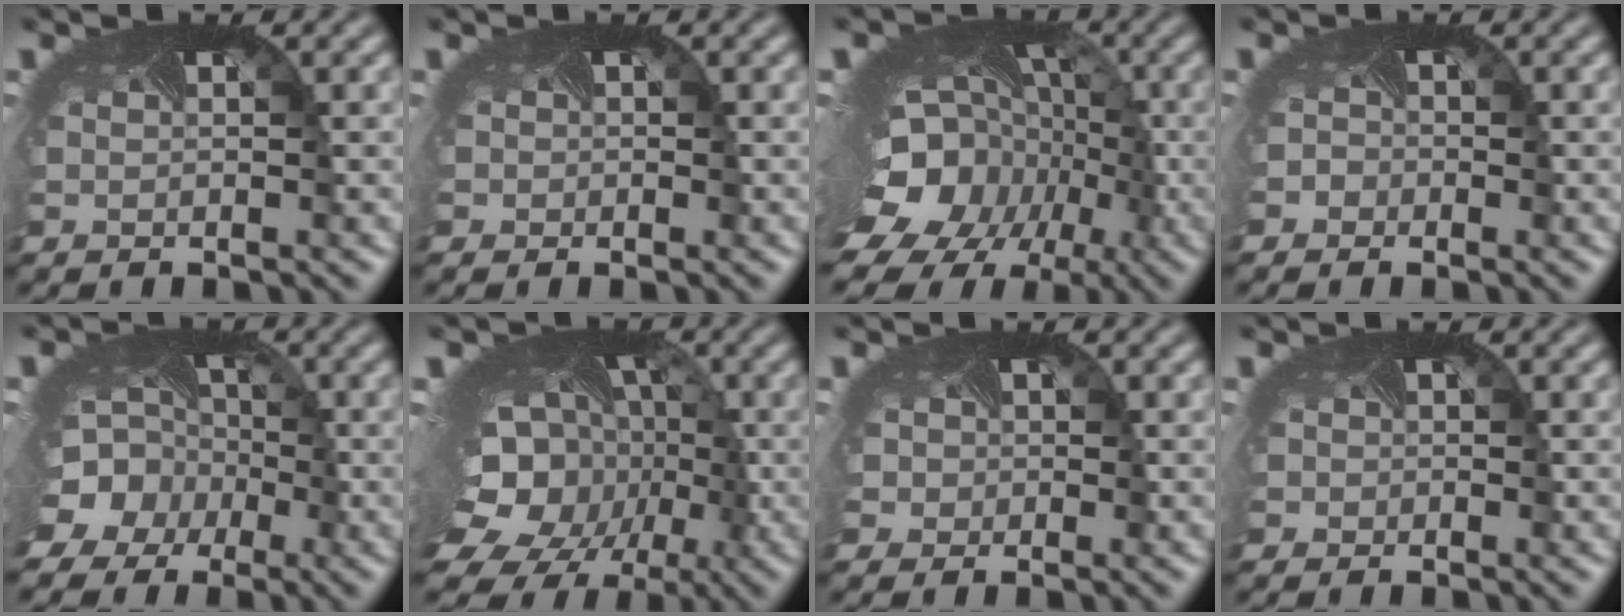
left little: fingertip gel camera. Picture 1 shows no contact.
{"total": 1.2, "force": [-0.1, 1.2, 0.1], "torque": [0.003, -0.001, -0.004]}
{"total": 19.7, "force": [-8.1, 14.6, 10.6], "torque": [-0.187, -0.082, -0.110]}
{"total": 1.6, "force": [-0.8, 1.4, 0.2], "torque": [0.007, -0.001, -0.014]}
{"total": 11.2, "force": [-3.7, 9.8, 4.2], "torque": [-0.094, -0.027, -0.074]}
{"total": 18.6, "force": [-4.4, 14.4, 10.8], "torque": [-0.182, -0.057, -0.069]}
{"total": 3.3, "force": [0.2, 2.9, 1.4], "torque": [-0.022, 0.006, -0.006]}
{"total": 1.5, "force": [-0.1, 1.4, 0.3], "torque": [-0.003, 0.000, -0.003]}